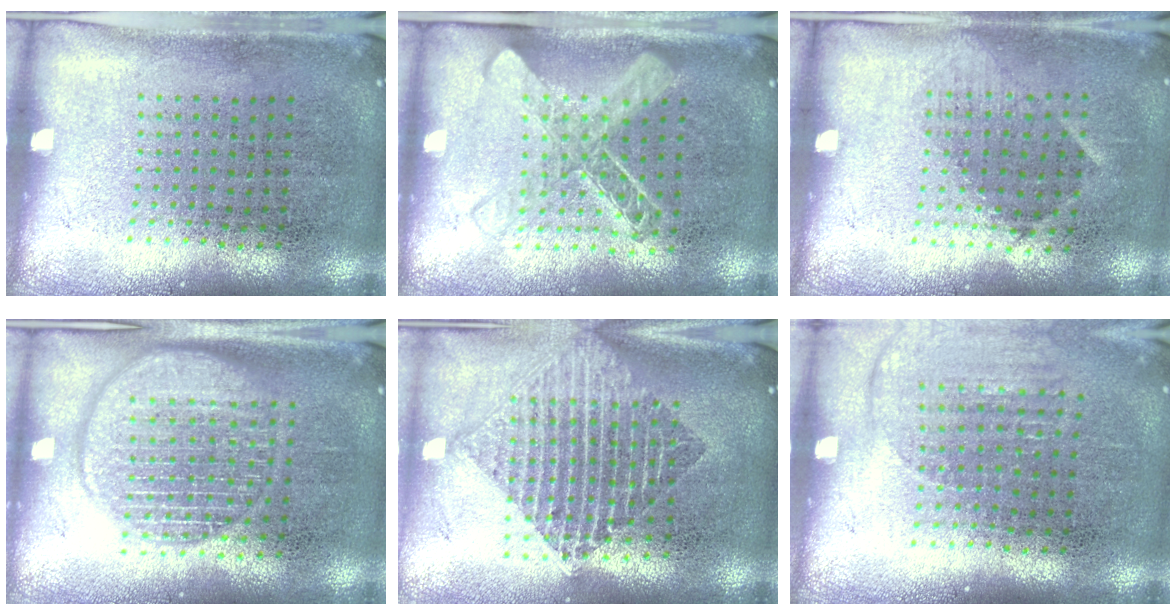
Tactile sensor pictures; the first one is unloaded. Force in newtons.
{"total": 1.6, "press": 1.5, "slide": 0.6}
{"total": 0.9, "press": 0.7, "slide": 0.5}
{"total": 3.1, "press": 3.1, "slide": 0.4}
{"total": 2.2, "press": 1.7, "slide": 1.4}
{"total": 1.4, "press": 1.3, "slide": 0.6}